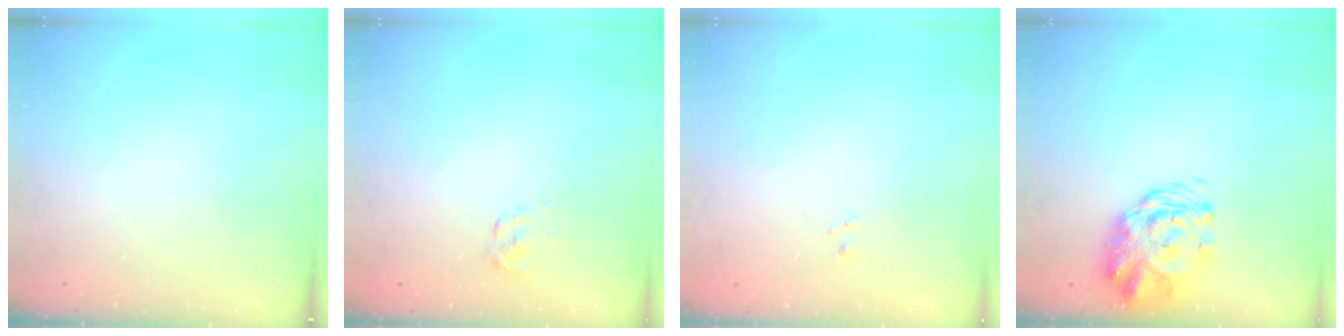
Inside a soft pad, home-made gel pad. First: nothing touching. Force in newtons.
{"total": 2.6, "press": 2.5, "slide": 0.8}
{"total": 1.2, "press": 1.0, "slide": 0.6}
{"total": 2.9, "press": 2.7, "slide": 1.0}